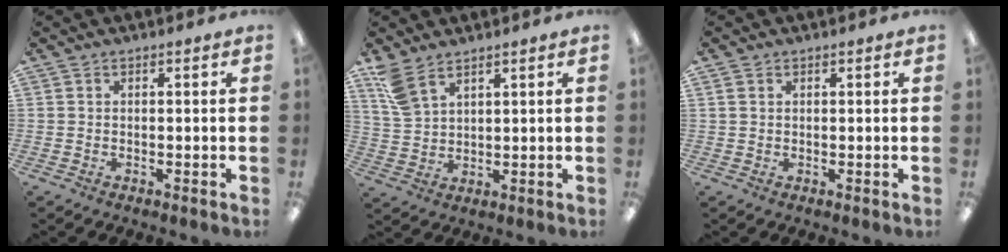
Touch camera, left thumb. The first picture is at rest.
{"total": 7.1, "force": [5.2, 3.1, 3.7], "torque": [-0.086, -0.017, 0.100]}
{"total": 1.3, "force": [0.5, 1.0, 0.5], "torque": [-0.013, 0.004, 0.009]}